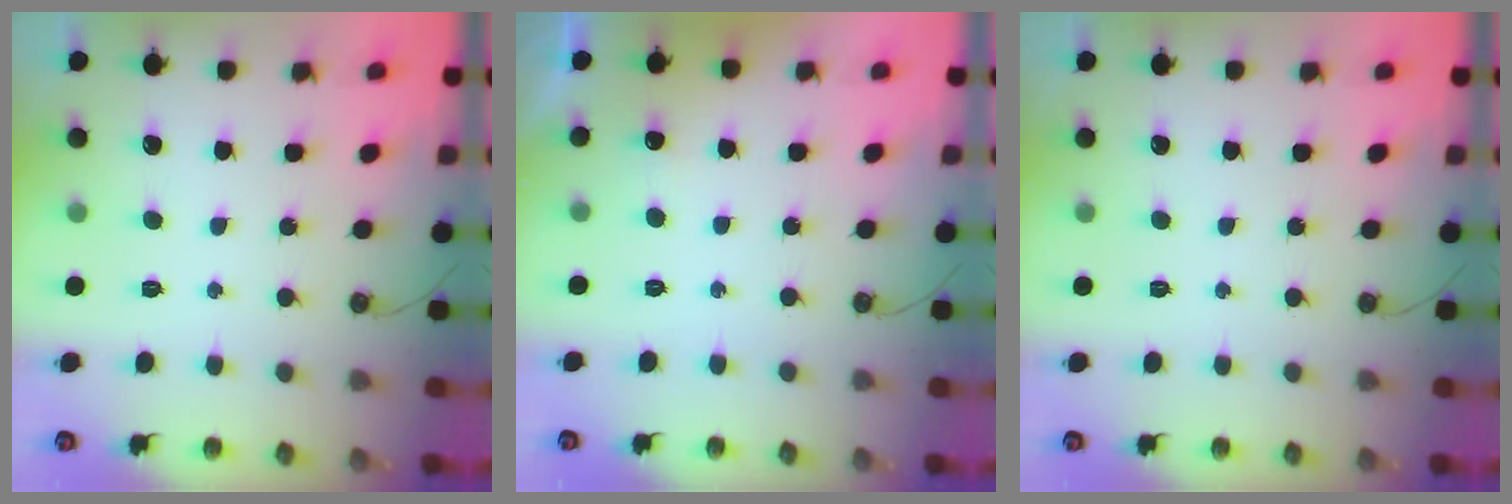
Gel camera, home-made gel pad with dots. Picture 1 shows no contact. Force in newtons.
{"total": 2.9, "press": 2.8, "slide": 0.6}
{"total": 0.0}